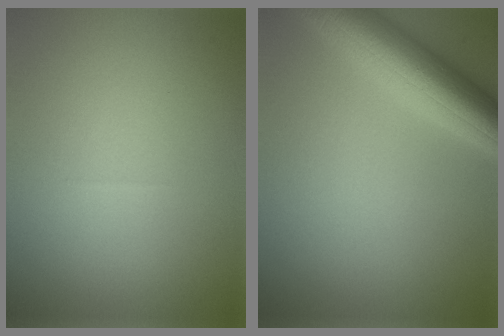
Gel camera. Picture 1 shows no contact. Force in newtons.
{"total": 7.4, "press": 7.4, "slide": 0.3}